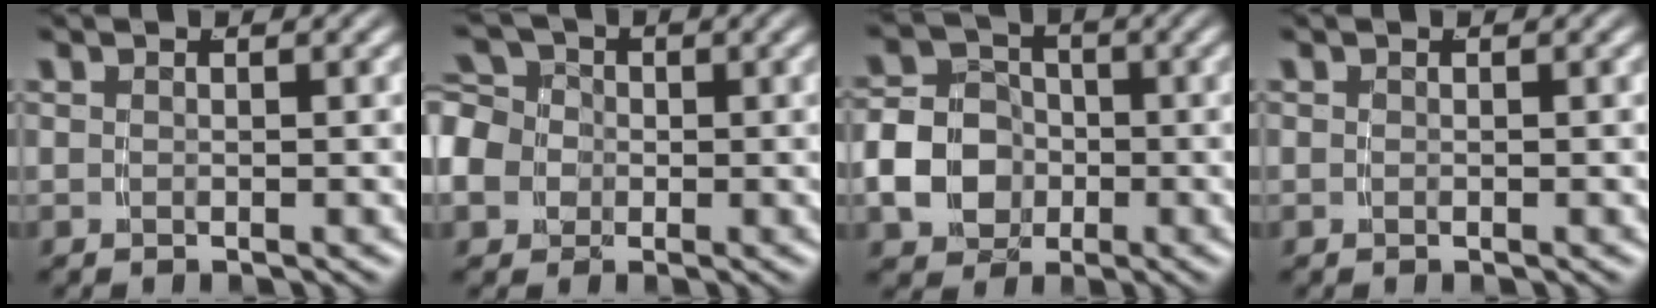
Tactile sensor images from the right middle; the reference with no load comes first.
{"total": 8.4, "force": [-0.5, 7.6, 3.5], "torque": [-0.089, -0.027, -0.011]}
{"total": 9.2, "force": [-1.9, 8.2, 3.9], "torque": [-0.086, -0.026, -0.033]}
{"total": 0.0}